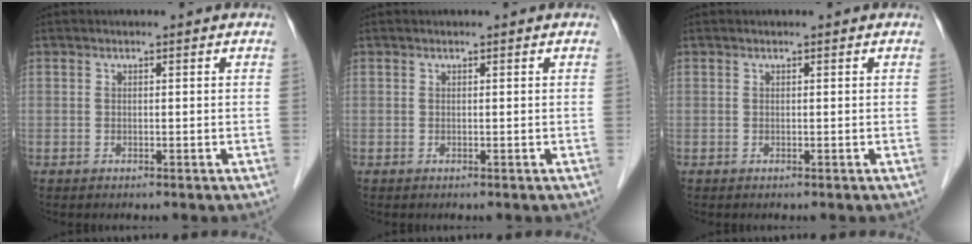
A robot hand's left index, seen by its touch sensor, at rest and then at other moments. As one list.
[{"total": 0.0}, {"total": 0.0}]